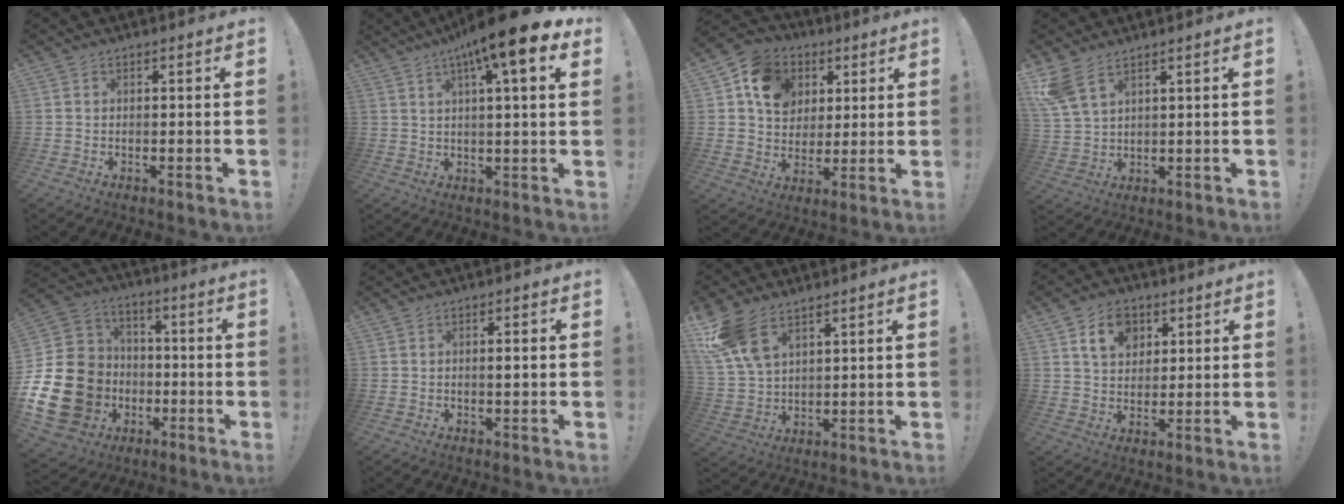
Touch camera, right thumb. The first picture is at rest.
{"total": 13.2, "force": [6.8, 1.4, 11.3], "torque": [-0.171, -0.034, 0.098]}
{"total": 14.0, "force": [5.5, 11.3, 6.1], "torque": [-0.089, -0.015, 0.109]}
{"total": 7.9, "force": [5.5, 3.6, 4.5], "torque": [-0.092, -0.020, 0.109]}
{"total": 23.9, "force": [-5.8, 19.9, 12.0], "torque": [-0.228, 0.039, -0.055]}
{"total": 1.4, "force": [0.0, 0.1, 1.4], "torque": [-0.015, -0.003, -0.004]}
{"total": 12.6, "force": [8.0, 6.7, 7.1], "torque": [-0.135, -0.036, 0.156]}
{"total": 10.0, "force": [4.6, 7.4, 4.9], "torque": [-0.074, -0.008, 0.086]}